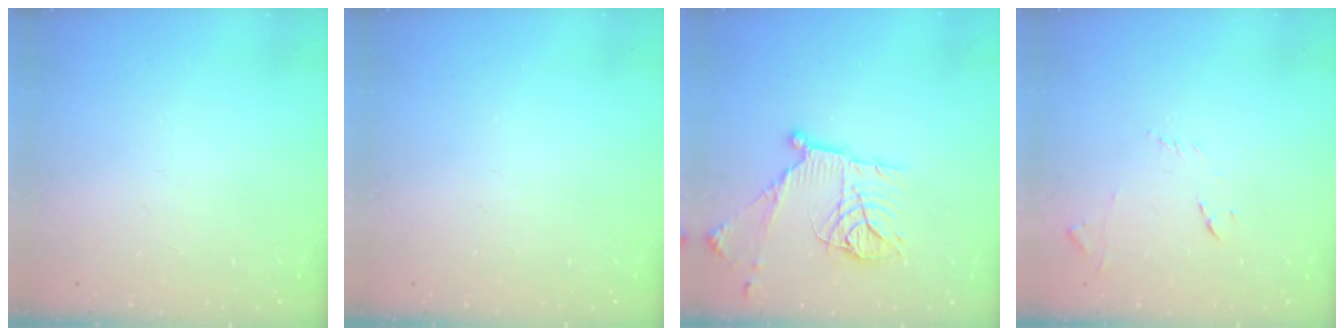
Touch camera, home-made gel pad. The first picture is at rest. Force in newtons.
{"total": 0.0}
{"total": 16.6, "press": 16.6, "slide": 1.3}
{"total": 7.8, "press": 7.8, "slide": 0.6}